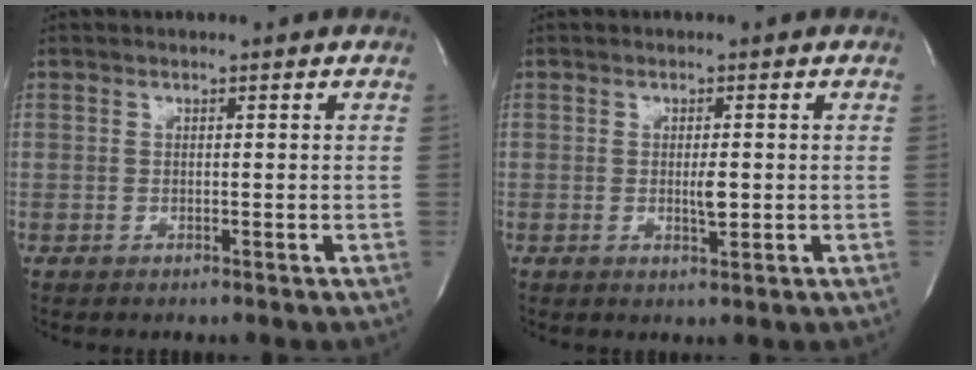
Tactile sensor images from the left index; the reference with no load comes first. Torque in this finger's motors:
{"motor_torque": [0.37, 0.21, 0.04, 0.02]}